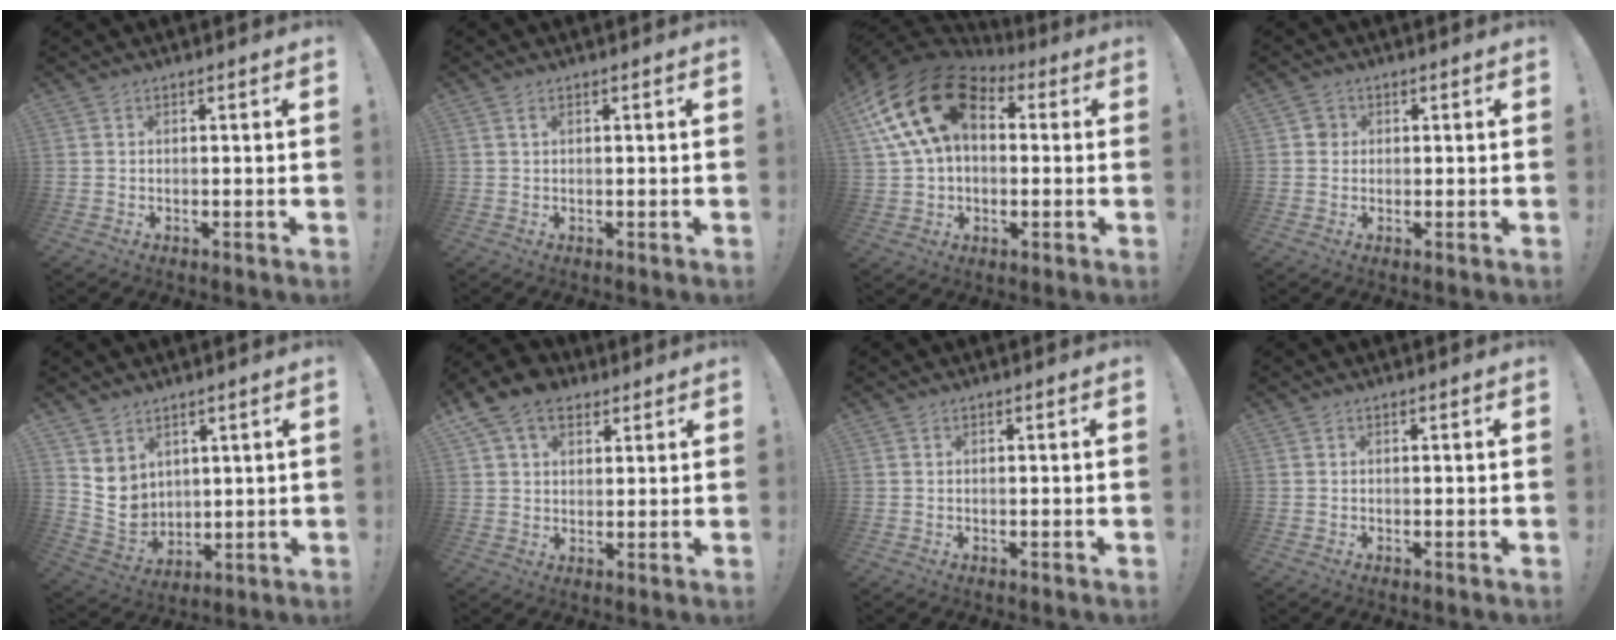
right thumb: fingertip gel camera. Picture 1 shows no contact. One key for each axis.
{"total": 1.1, "fx": 0.4, "fy": 0.5, "fz": 0.9, "tx": -0.012, "ty": 0.000, "tz": 0.006}
{"total": 20.9, "fx": 6.9, "fy": 12.9, "fz": 14.9, "tx": -0.270, "ty": -0.013, "tz": 0.130}
{"total": 2.8, "fx": 0.3, "fy": 2.7, "fz": 0.8, "tx": -0.009, "ty": 0.008, "tz": 0.005}
{"total": 7.2, "fx": 4.1, "fy": 5.6, "fz": 1.7, "tx": -0.035, "ty": -0.039, "tz": 0.090}
{"total": 11.4, "fx": 5.8, "fy": 7.9, "fz": 5.8, "tx": -0.087, "ty": -0.018, "tz": 0.111}
{"total": 0.0}
{"total": 0.0}